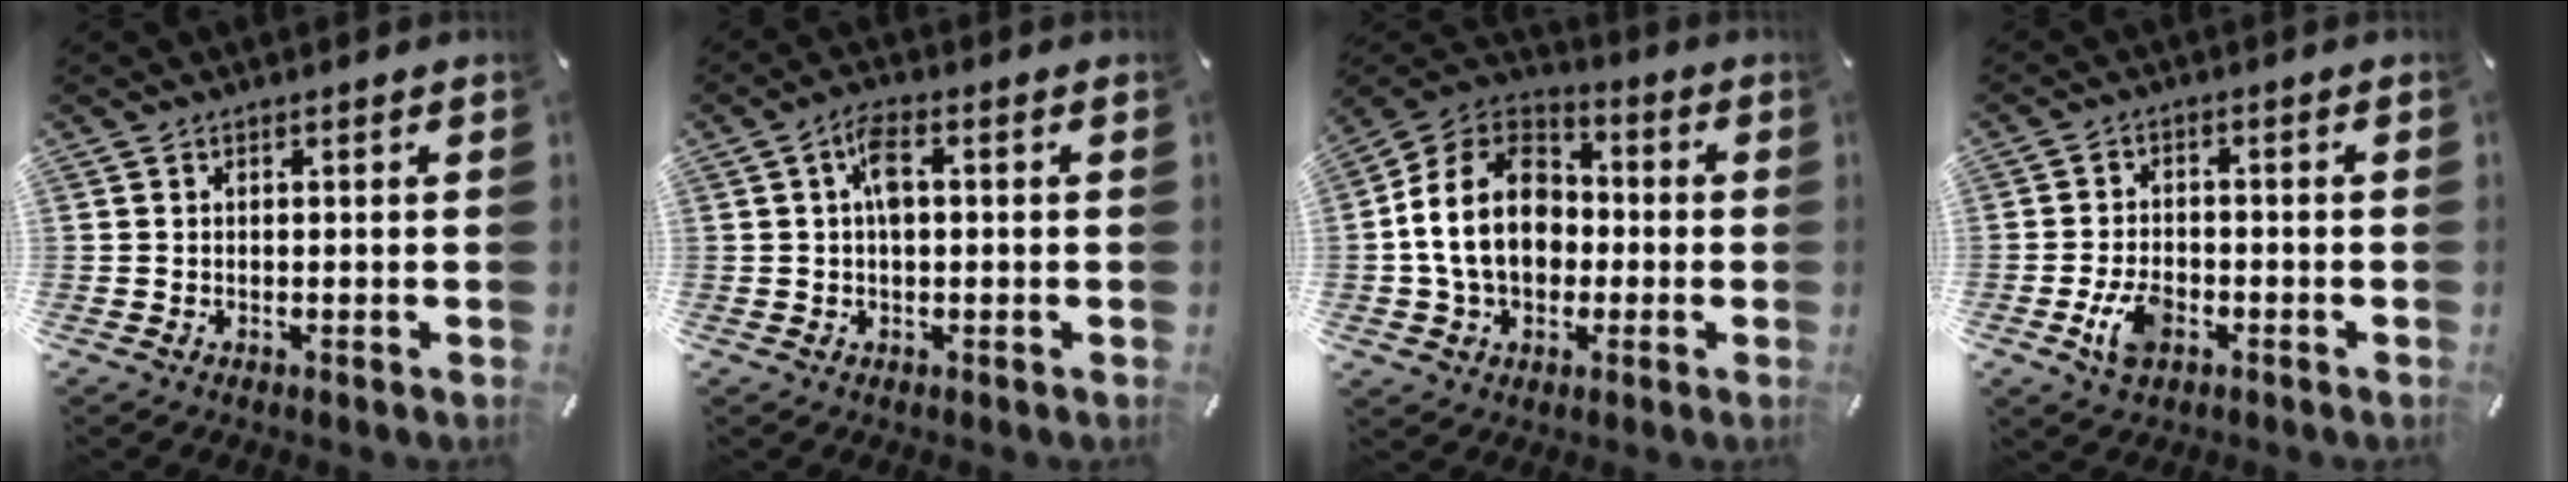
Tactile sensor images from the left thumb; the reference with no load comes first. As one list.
[{"total": 4.9, "force": [0.4, 2.4, 4.2], "torque": [-0.083, 0.012, 0.006]}, {"total": 16.0, "force": [-1.6, 12.9, 9.3], "torque": [-0.209, 0.017, -0.029]}, {"total": 7.1, "force": [-2.8, 4.4, 4.8], "torque": [-0.099, 0.005, -0.054]}]